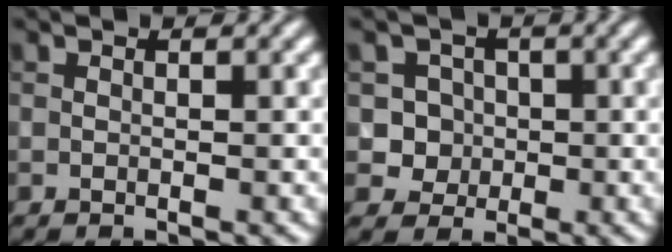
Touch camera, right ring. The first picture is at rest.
{"total": 3.1, "force": [0.1, 3.0, 0.7], "torque": [0.010, 0.004, 0.001]}